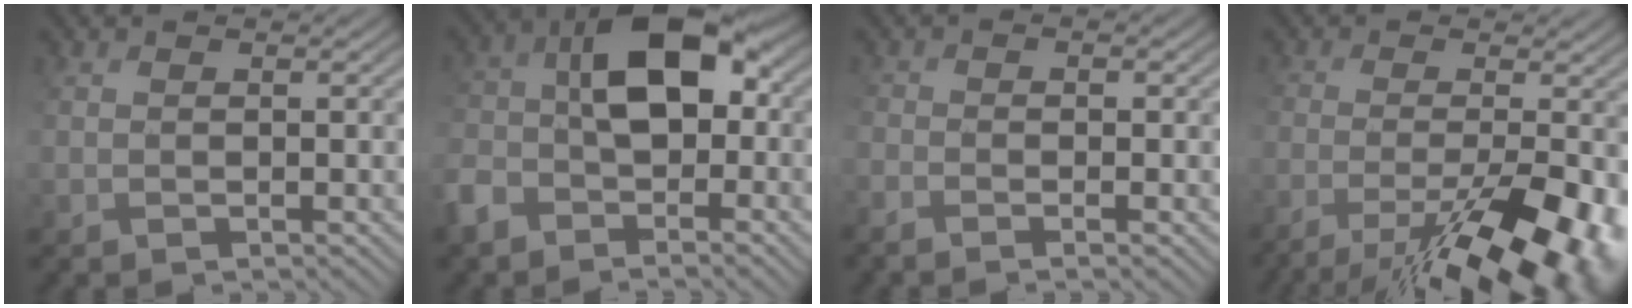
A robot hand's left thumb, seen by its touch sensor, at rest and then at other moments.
{"total": 11.7, "force": [-2.8, 7.0, 8.9], "torque": [-0.180, -0.001, -0.066]}
{"total": 3.1, "force": [-1.9, 1.0, 2.3], "torque": [-0.049, -0.011, -0.036]}
{"total": 13.1, "force": [-7.7, 3.5, 10.0], "torque": [-0.169, -0.015, -0.108]}